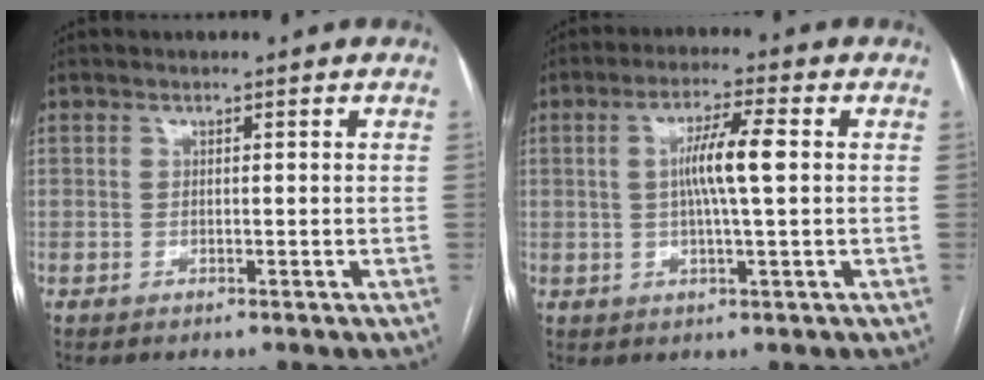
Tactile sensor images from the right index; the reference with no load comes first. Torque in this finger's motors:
{"motor_torque": [0.73, -0.01, 0.42, 0.09]}